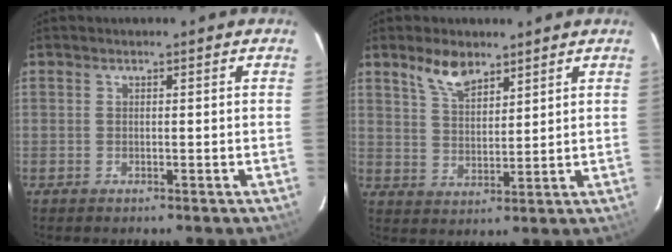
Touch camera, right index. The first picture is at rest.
{"total": 6.6, "force": [4.8, 2.8, 3.4], "torque": [-0.059, 0.004, 0.094]}